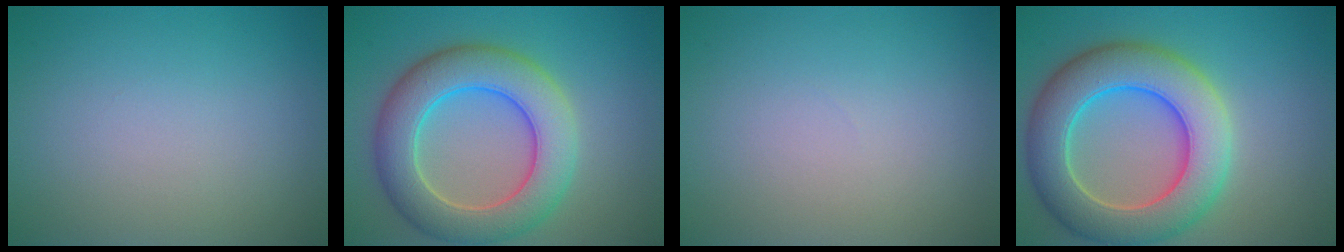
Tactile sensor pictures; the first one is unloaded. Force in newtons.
{"total": 8.2, "press": 8.2, "slide": 0.5}
{"total": 0.0}
{"total": 9.2, "press": 9.2, "slide": 0.6}